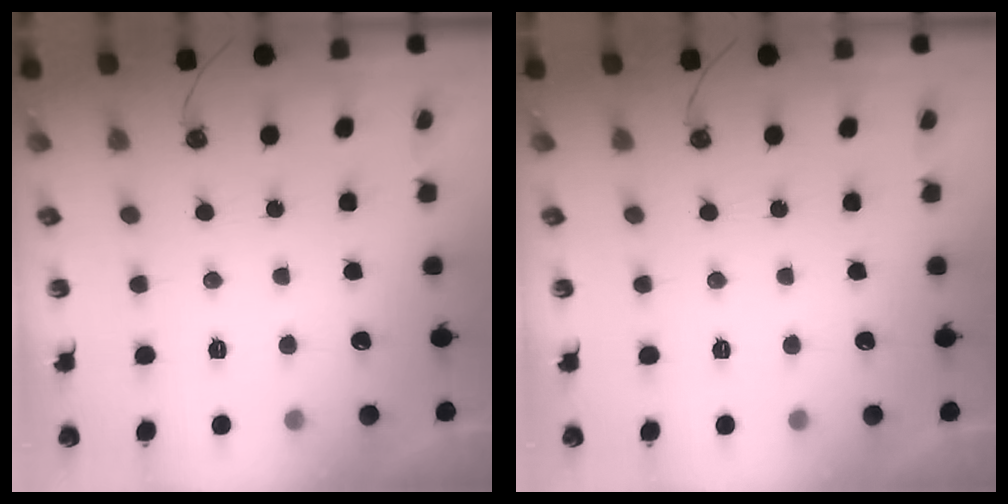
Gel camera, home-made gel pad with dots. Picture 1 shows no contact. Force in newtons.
{"total": 0.0}